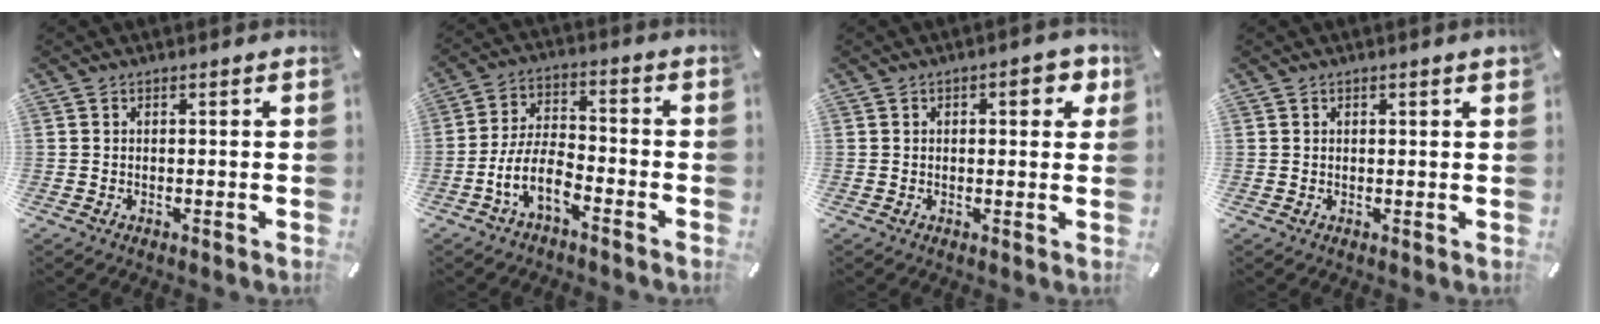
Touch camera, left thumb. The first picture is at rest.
{"total": 9.6, "force": [-5.2, 4.2, 6.8], "torque": [-0.156, 0.010, -0.099]}
{"total": 5.2, "force": [1.6, 2.6, 4.2], "torque": [-0.045, -0.005, 0.019]}
{"total": 0.6, "force": [0.5, 0.1, 0.3], "torque": [-0.006, -0.001, 0.009]}